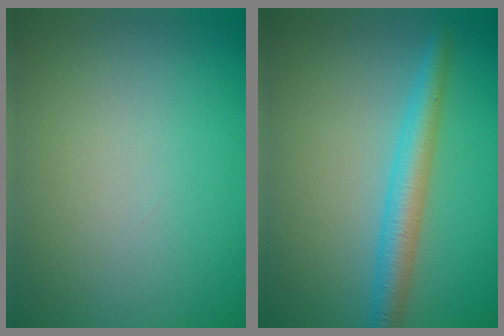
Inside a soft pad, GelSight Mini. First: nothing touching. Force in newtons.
{"total": 3.4, "press": 3.4, "slide": 0.1}